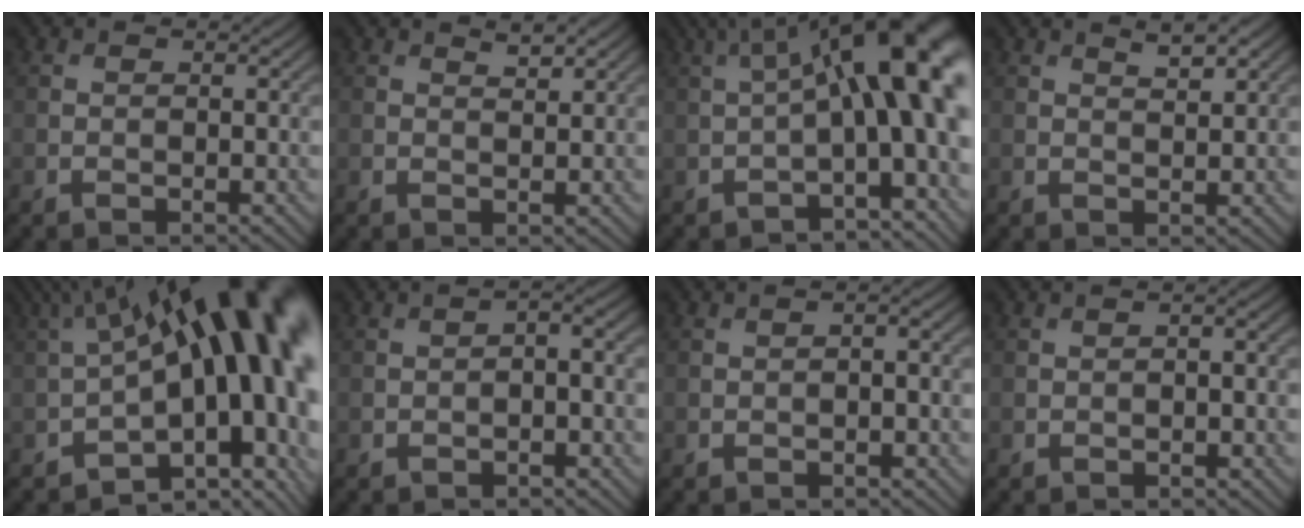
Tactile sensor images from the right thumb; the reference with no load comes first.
{"total": 1.6, "force": [1.3, 0.3, 1.0], "torque": [-0.018, 0.000, 0.023]}
{"total": 14.9, "force": [1.2, 5.0, 14.0], "torque": [-0.196, 0.019, 0.015]}
{"total": 2.5, "force": [1.7, 0.6, 1.8], "torque": [-0.030, -0.001, 0.034]}
{"total": 20.6, "force": [2.7, 9.0, 18.3], "torque": [-0.236, -0.012, 0.076]}
{"total": 2.1, "force": [-0.4, 0.5, 2.0], "torque": [-0.033, 0.004, -0.009]}
{"total": 1.7, "force": [-0.3, 0.4, 1.6], "torque": [-0.026, 0.005, -0.005]}
{"total": 1.4, "force": [-0.1, 0.3, 1.4], "torque": [-0.022, 0.004, -0.002]}